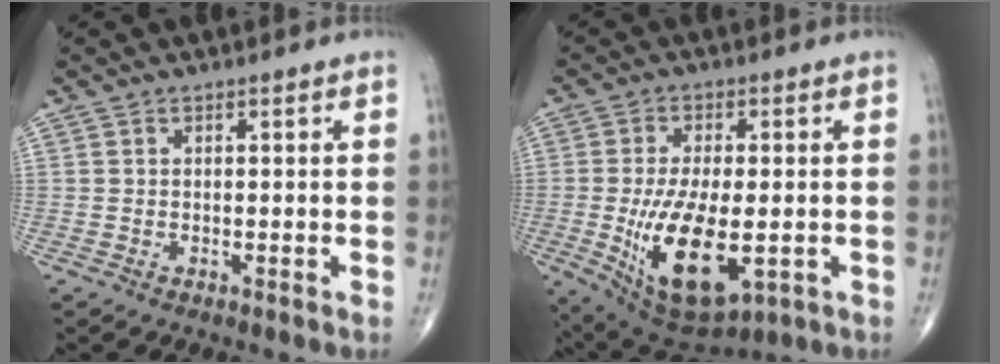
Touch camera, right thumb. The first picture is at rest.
{"total": 16.4, "force": [-3.4, 7.6, 14.1], "torque": [-0.248, -0.014, -0.036]}